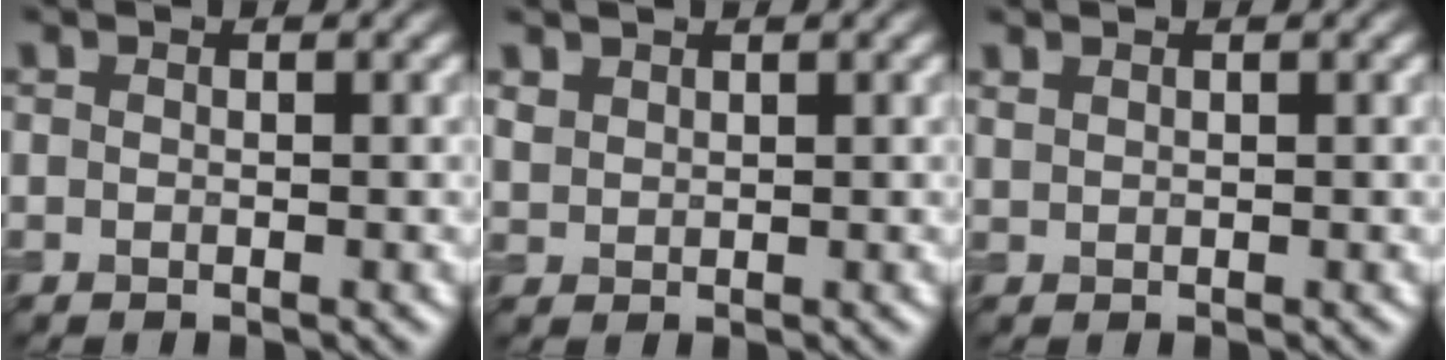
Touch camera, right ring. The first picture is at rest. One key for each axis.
{"total": 1.5, "fx": 1.3, "fy": 0.8, "fz": 0.3, "tx": -0.012, "ty": 0.003, "tz": 0.032}
{"total": 0.7, "fx": 0.7, "fy": 0.2, "fz": 0.2, "tx": -0.006, "ty": 0.000, "tz": 0.019}